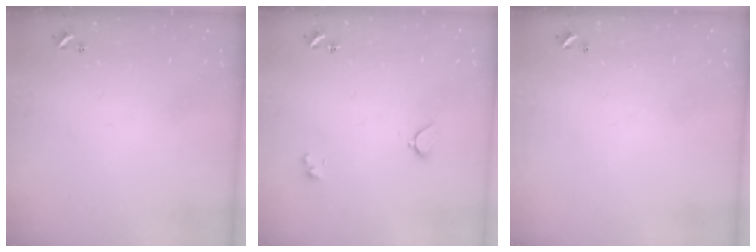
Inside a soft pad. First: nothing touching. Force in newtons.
{"total": 2.1, "press": 2.0, "slide": 0.5}
{"total": 3.0, "press": 3.0, "slide": 0.1}